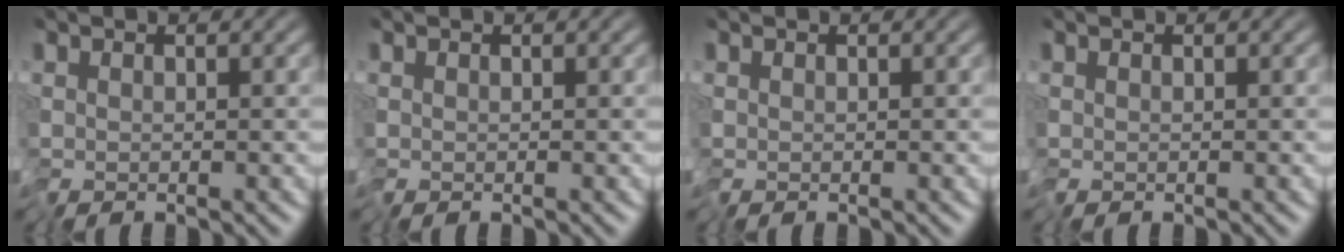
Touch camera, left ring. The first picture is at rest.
{"total": 0.0}
{"total": 0.0}
{"total": 0.0}